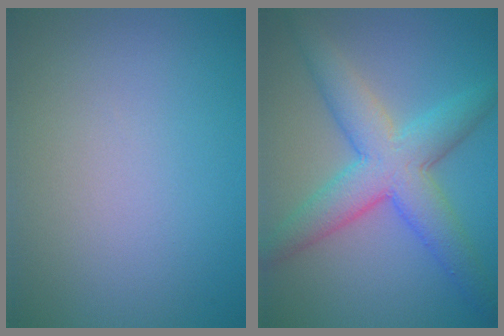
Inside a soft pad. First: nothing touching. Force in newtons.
{"total": 6.8, "press": 6.8, "slide": 0.1}